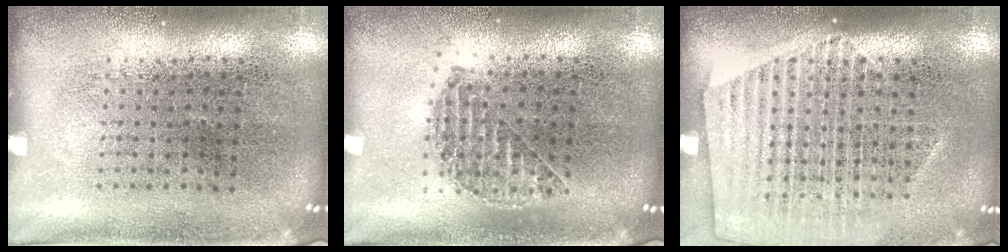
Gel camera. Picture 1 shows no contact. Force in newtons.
{"total": 1.1, "press": 1.0, "slide": 0.3}
{"total": 1.4, "press": 1.3, "slide": 0.5}